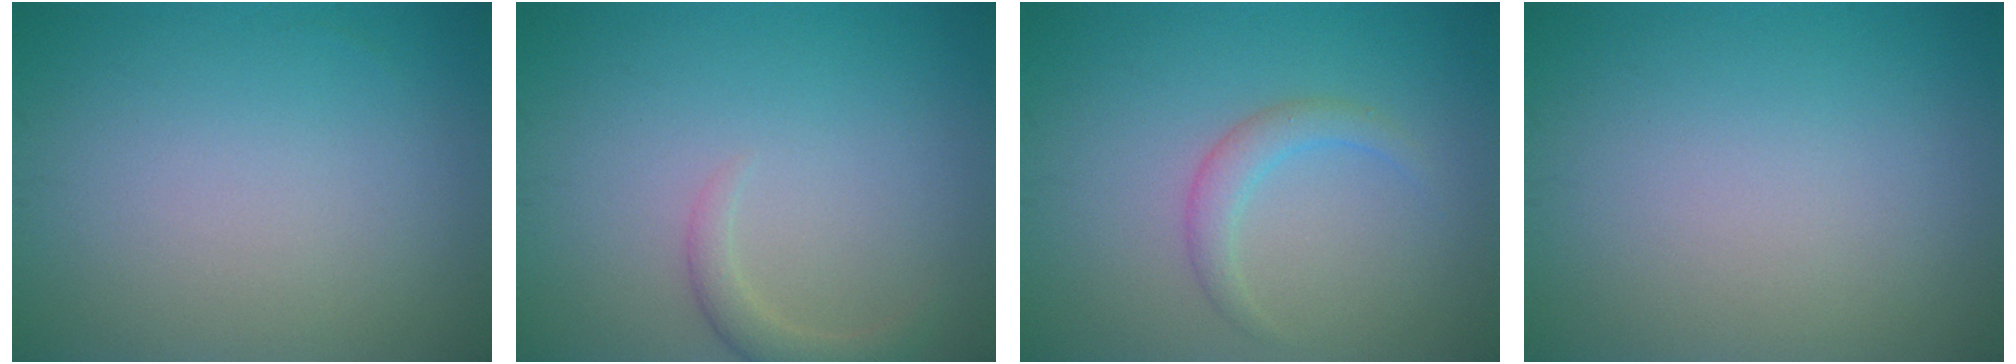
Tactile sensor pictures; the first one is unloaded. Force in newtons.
{"total": 1.9, "press": 1.9, "slide": 0.2}
{"total": 1.9, "press": 1.9, "slide": 0.1}
{"total": 0.0}